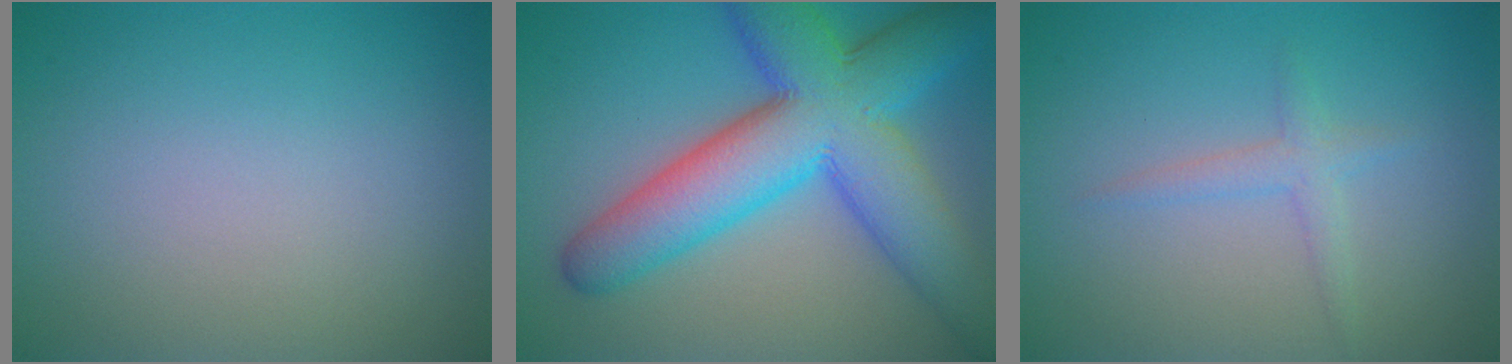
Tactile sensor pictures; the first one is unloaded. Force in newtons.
{"total": 12.1, "press": 12.1, "slide": 0.2}
{"total": 1.6, "press": 1.6, "slide": 0.0}